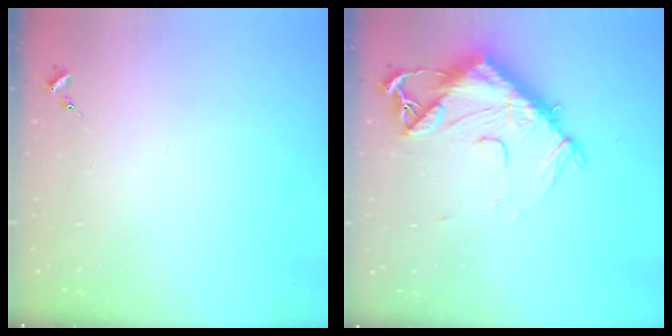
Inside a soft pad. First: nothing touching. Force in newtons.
{"total": 13.6, "press": 13.5, "slide": 1.4}